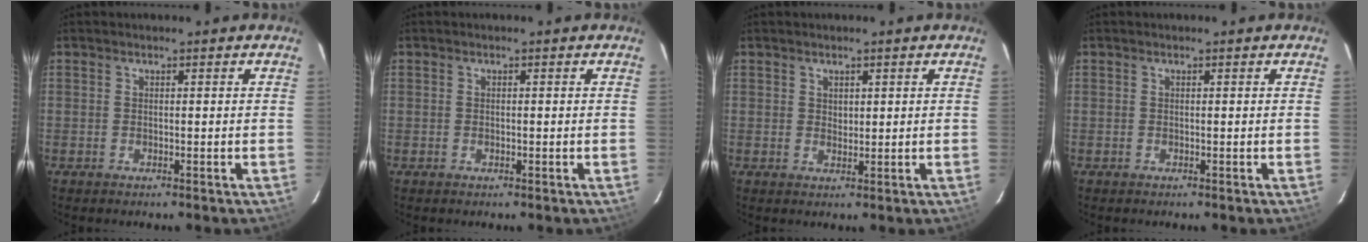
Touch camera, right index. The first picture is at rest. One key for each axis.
{"total": 0.0}
{"total": 1.5, "fx": 0.8, "fy": 1.1, "fz": 0.5, "tx": -0.006, "ty": 0.003, "tz": 0.015}
{"total": 0.0}